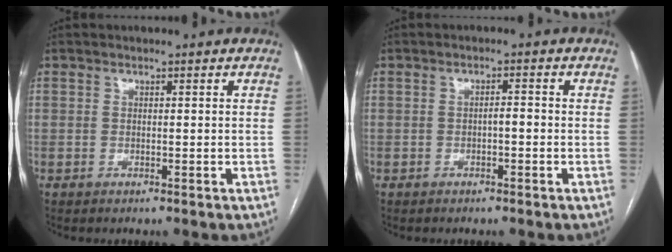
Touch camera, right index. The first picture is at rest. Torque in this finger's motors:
{"motor_torque": [0.45, 0.01, 0.26, 0.05]}